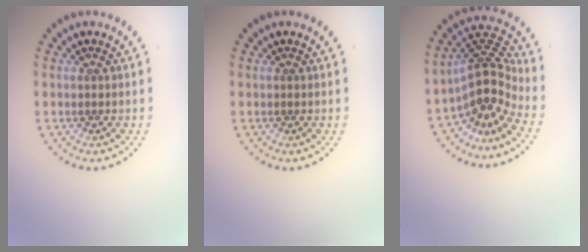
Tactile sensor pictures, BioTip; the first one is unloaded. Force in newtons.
{"total": 0.0}
{"total": 4.4, "press": 3.1, "slide": 3.1}